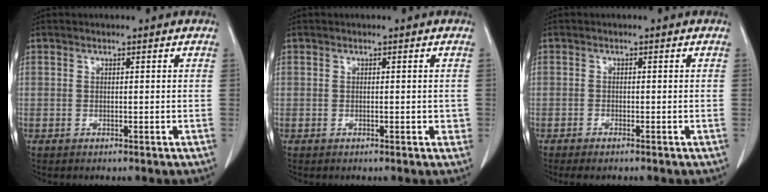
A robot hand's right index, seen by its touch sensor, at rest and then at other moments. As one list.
[{"total": 1.4, "force": [-0.2, 0.7, 1.2], "torque": [-0.012, 0.002, -0.003]}, {"total": 1.7, "force": [-1.4, 0.4, 0.9], "torque": [-0.014, -0.004, -0.020]}]